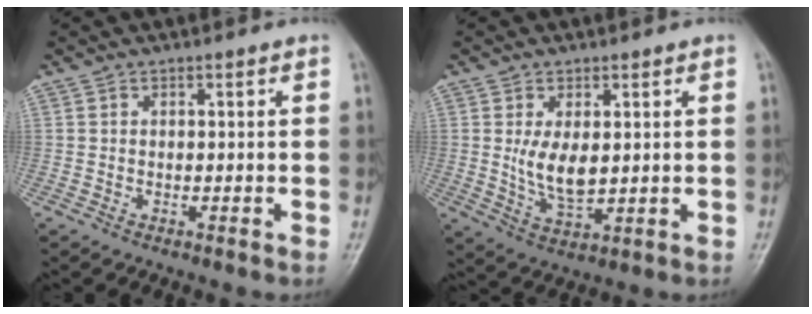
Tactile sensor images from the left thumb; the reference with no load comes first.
{"total": 6.5, "force": [1.1, 3.4, 5.5], "torque": [-0.094, -0.017, 0.030]}